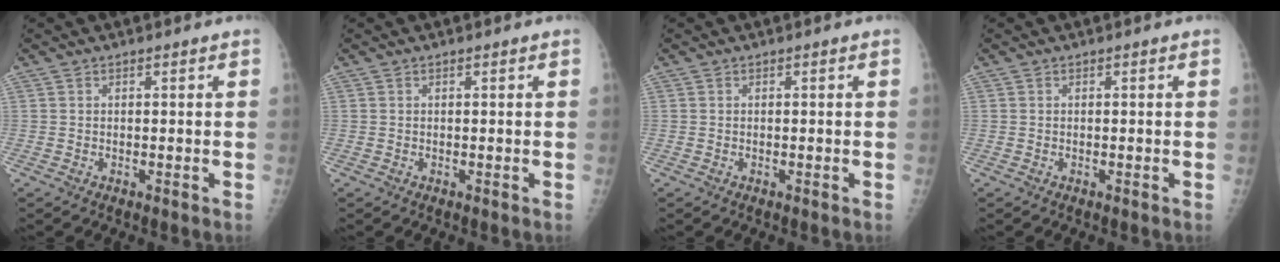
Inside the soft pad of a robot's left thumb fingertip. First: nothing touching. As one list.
[{"total": 0.0}, {"total": 0.0}, {"total": 0.0}]